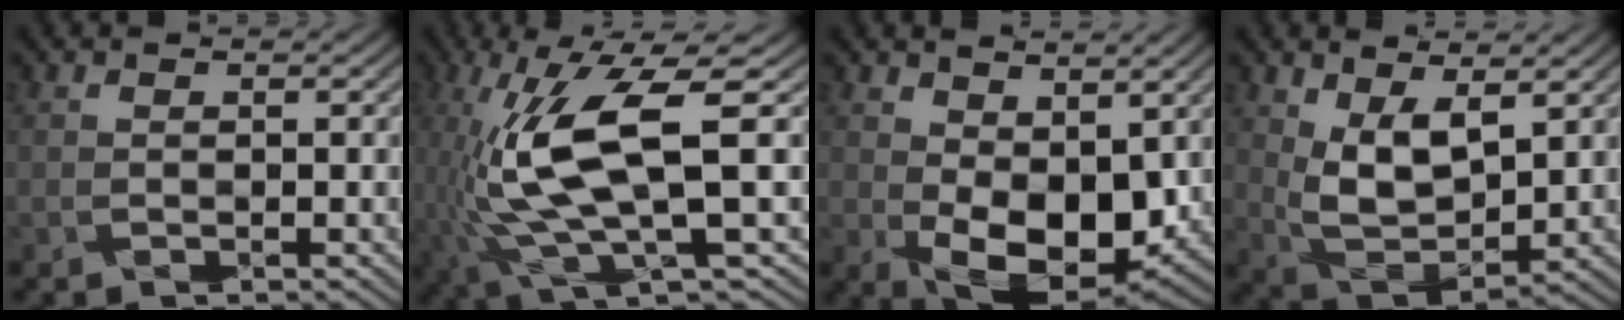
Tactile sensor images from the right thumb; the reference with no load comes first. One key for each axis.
{"total": 11.2, "fx": -0.7, "fy": 3.0, "fz": 10.8, "tx": -0.219, "ty": 0.000, "tz": -0.005}
{"total": 10.1, "fx": 0.7, "fy": 5.9, "fz": 8.2, "tx": -0.151, "ty": -0.015, "tz": 0.022}
{"total": 7.4, "fx": 3.1, "fy": 3.8, "fz": 5.5, "tx": -0.125, "ty": -0.008, "tz": 0.070}